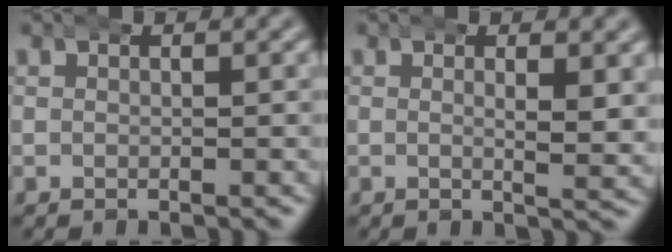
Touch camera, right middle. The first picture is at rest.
{"total": 2.3, "force": [0.7, 0.3, 2.2], "torque": [-0.037, -0.003, 0.007]}